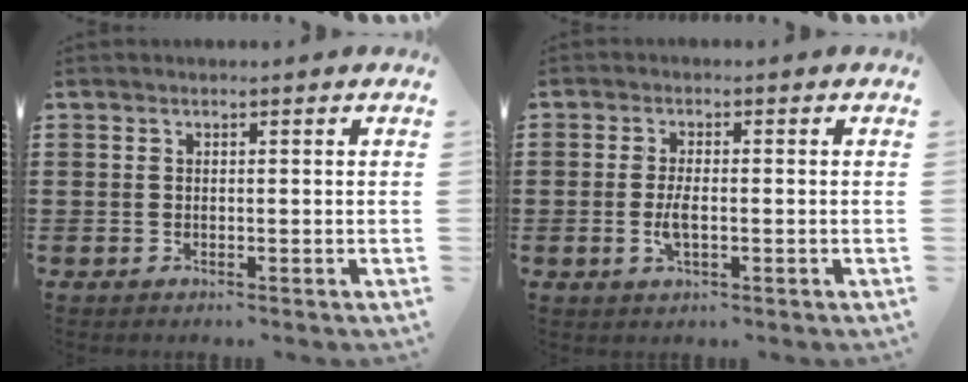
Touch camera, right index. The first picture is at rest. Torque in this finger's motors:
{"motor_torque": [2.14, 0.00, 0.17, 0.12]}